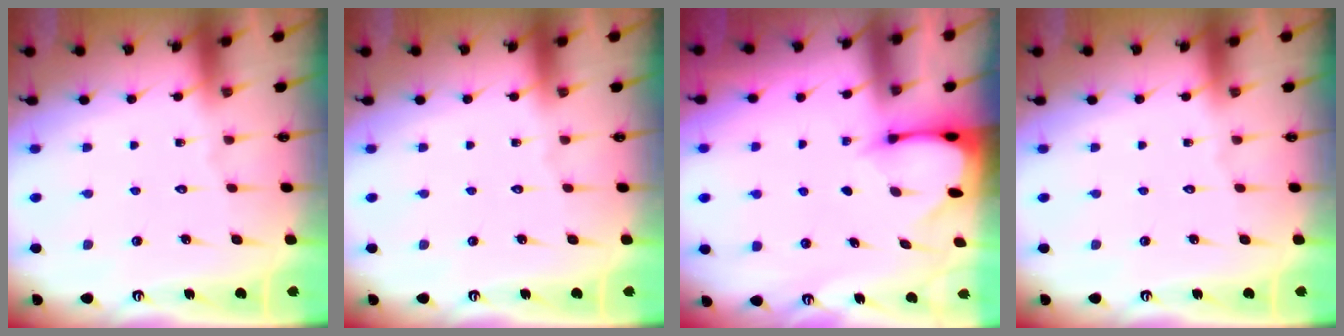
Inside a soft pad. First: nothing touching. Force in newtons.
{"total": 0.0}
{"total": 2.5, "press": 2.5, "slide": 0.3}
{"total": 0.0}